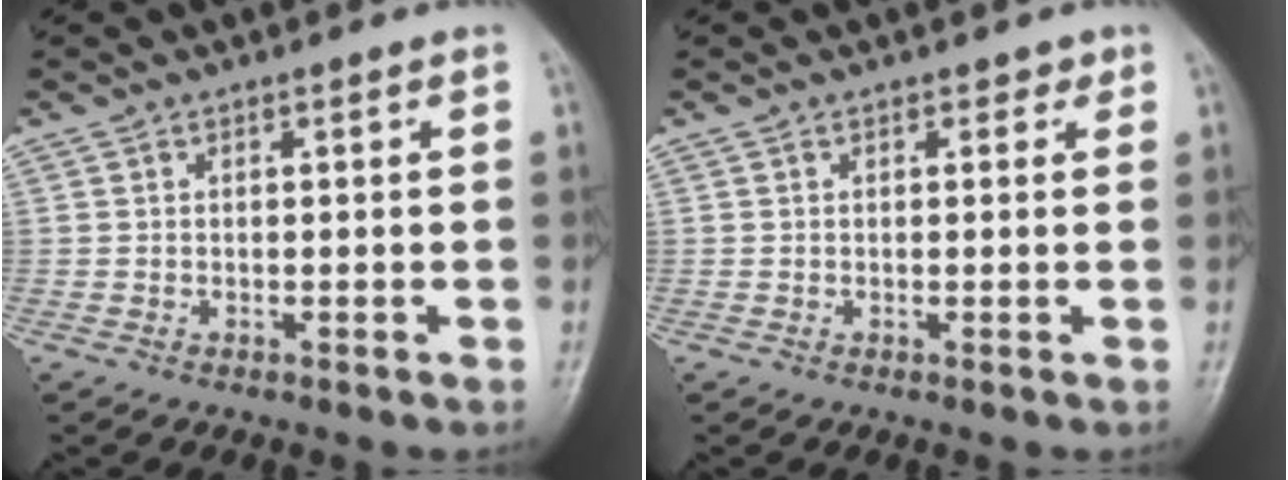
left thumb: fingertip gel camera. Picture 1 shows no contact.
{"total": 1.2, "force": [0.7, 0.8, 0.5], "torque": [0.009, -0.002, 0.005]}